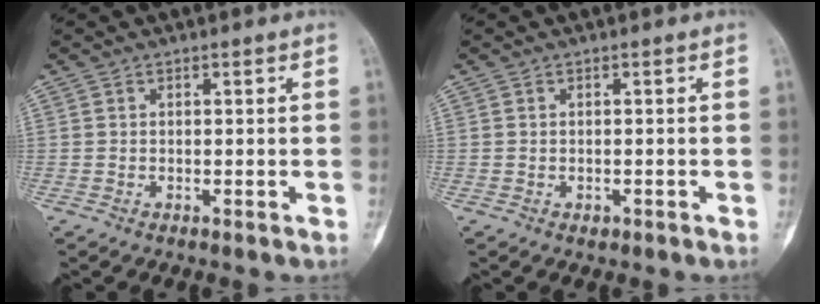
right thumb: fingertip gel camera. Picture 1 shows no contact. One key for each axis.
{"total": 1.1, "fx": -0.6, "fy": 0.8, "fz": 0.4, "tx": -0.002, "ty": 0.008, "tz": -0.006}